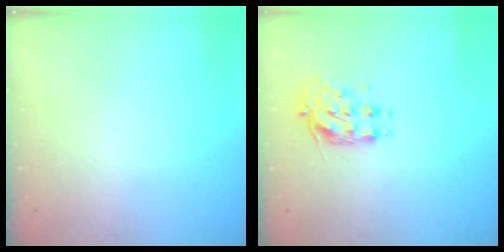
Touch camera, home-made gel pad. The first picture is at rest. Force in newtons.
{"total": 9.8, "press": 9.7, "slide": 0.8}